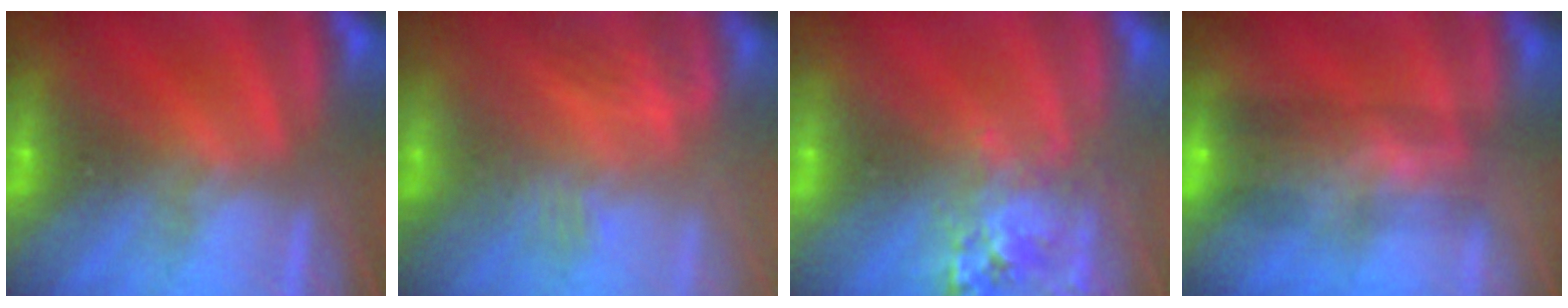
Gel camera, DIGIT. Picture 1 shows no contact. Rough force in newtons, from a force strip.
{"total": 2.9}
{"total": 2.9}
{"total": 7.0}